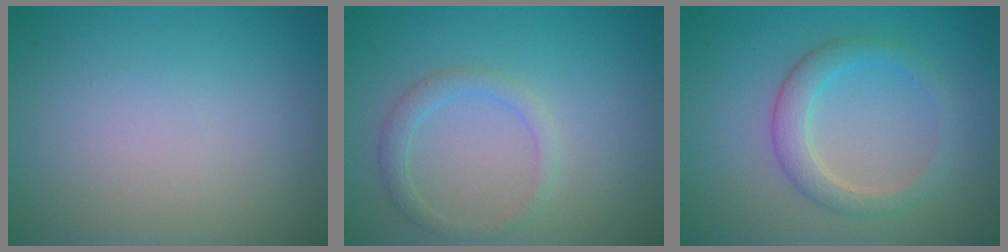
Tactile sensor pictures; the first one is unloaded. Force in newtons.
{"total": 1.8, "press": 1.8, "slide": 0.1}
{"total": 2.8, "press": 2.8, "slide": 0.2}